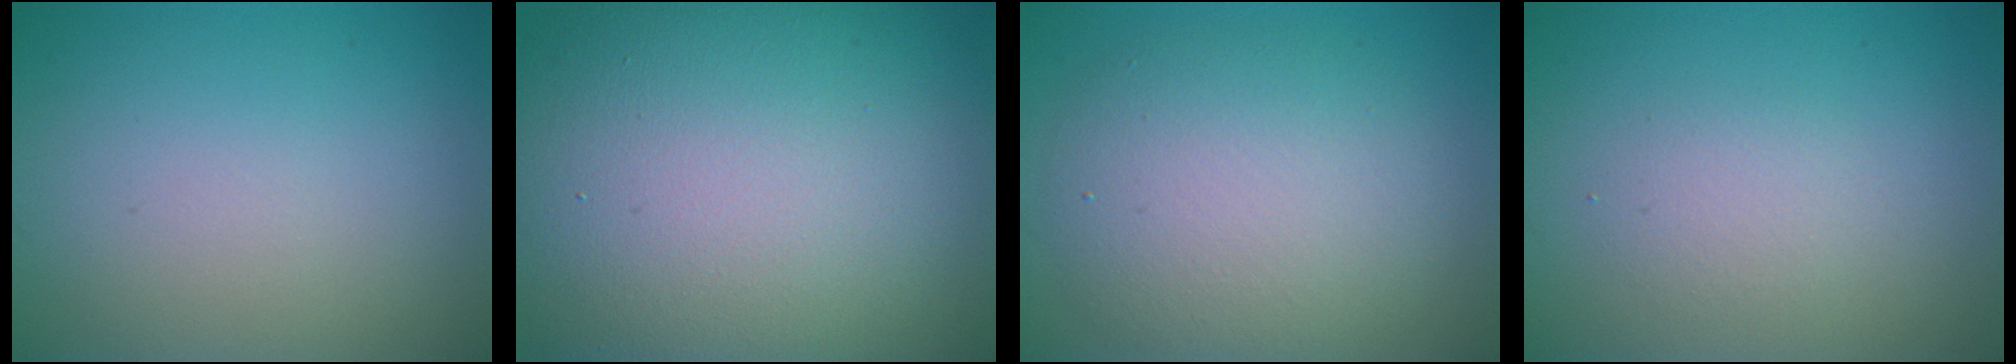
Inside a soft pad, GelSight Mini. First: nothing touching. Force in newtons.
{"total": 19.8, "press": 19.7, "slide": 1.2}
{"total": 6.5, "press": 6.5, "slide": 0.6}
{"total": 1.6, "press": 1.6, "slide": 0.3}